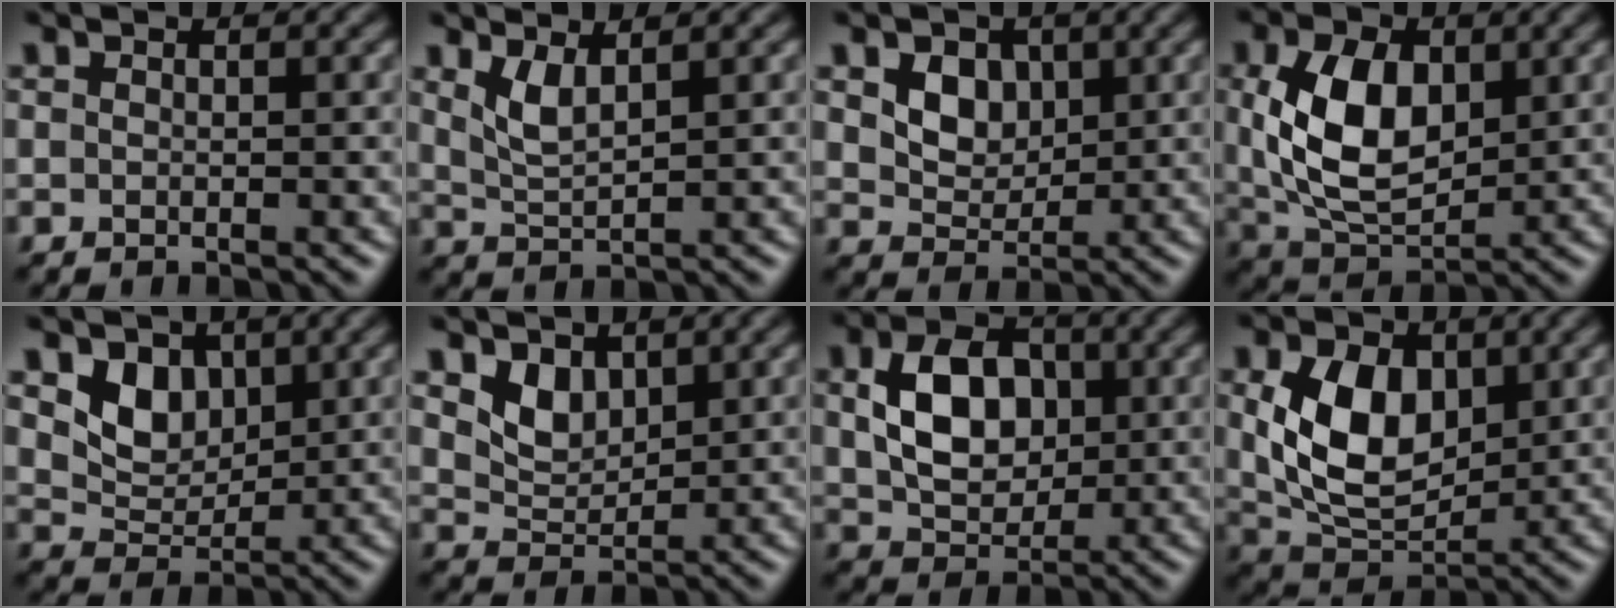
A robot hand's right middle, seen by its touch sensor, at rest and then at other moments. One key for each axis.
{"total": 2.0, "fx": 1.2, "fy": 0.5, "fz": 1.5, "tx": -0.036, "ty": -0.008, "tz": 0.030}
{"total": 2.8, "fx": 1.0, "fy": 2.2, "fz": 1.4, "tx": -0.034, "ty": -0.005, "tz": 0.015}
{"total": 7.4, "fx": 1.3, "fy": 4.6, "fz": 5.7, "tx": -0.122, "ty": 0.000, "tz": 0.028}
{"total": 3.3, "fx": 1.6, "fy": 2.5, "fz": 1.4, "tx": -0.037, "ty": -0.012, "tz": 0.026}
{"total": 2.3, "fx": 1.5, "fy": 1.5, "fz": 0.9, "tx": -0.029, "ty": -0.012, "tz": 0.033}
{"total": 6.1, "fx": 0.8, "fy": 4.4, "fz": 4.2, "tx": -0.084, "ty": 0.004, "tz": 0.016}
{"total": 7.3, "fx": 1.4, "fy": 4.8, "fz": 5.3, "tx": -0.109, "ty": -0.005, "tz": 0.030}